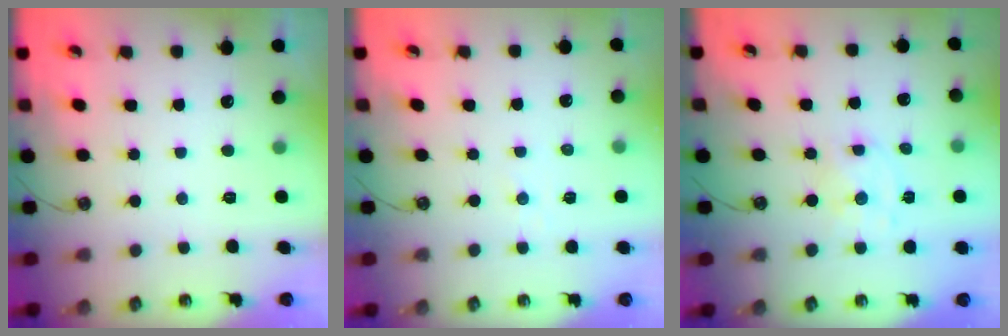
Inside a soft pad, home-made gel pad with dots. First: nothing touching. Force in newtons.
{"total": 2.2, "press": 2.1, "slide": 0.3}
{"total": 3.9, "press": 3.8, "slide": 1.0}